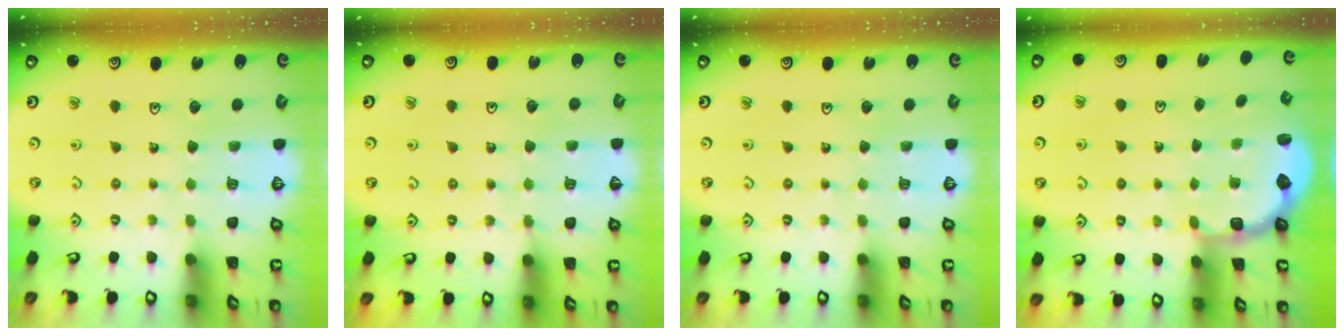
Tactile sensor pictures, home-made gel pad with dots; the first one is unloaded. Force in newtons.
{"total": 2.9, "press": 2.8, "slide": 0.5}
{"total": 0.0}
{"total": 2.6, "press": 2.1, "slide": 1.5}